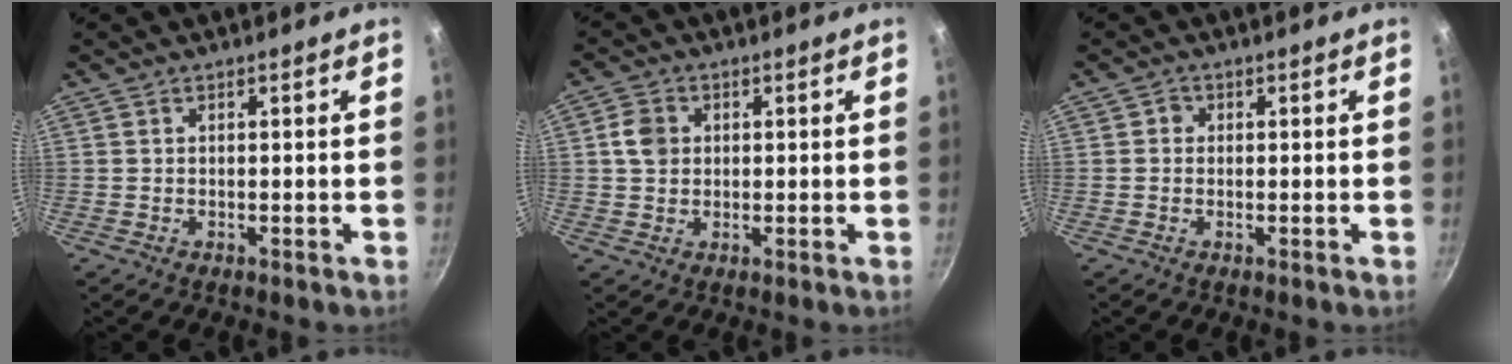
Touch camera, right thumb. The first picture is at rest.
{"total": 4.4, "force": [0.7, 3.7, 2.3], "torque": [-0.026, 0.004, 0.008]}
{"total": 1.4, "force": [0.1, 1.4, 0.4], "torque": [-0.001, 0.002, -0.003]}